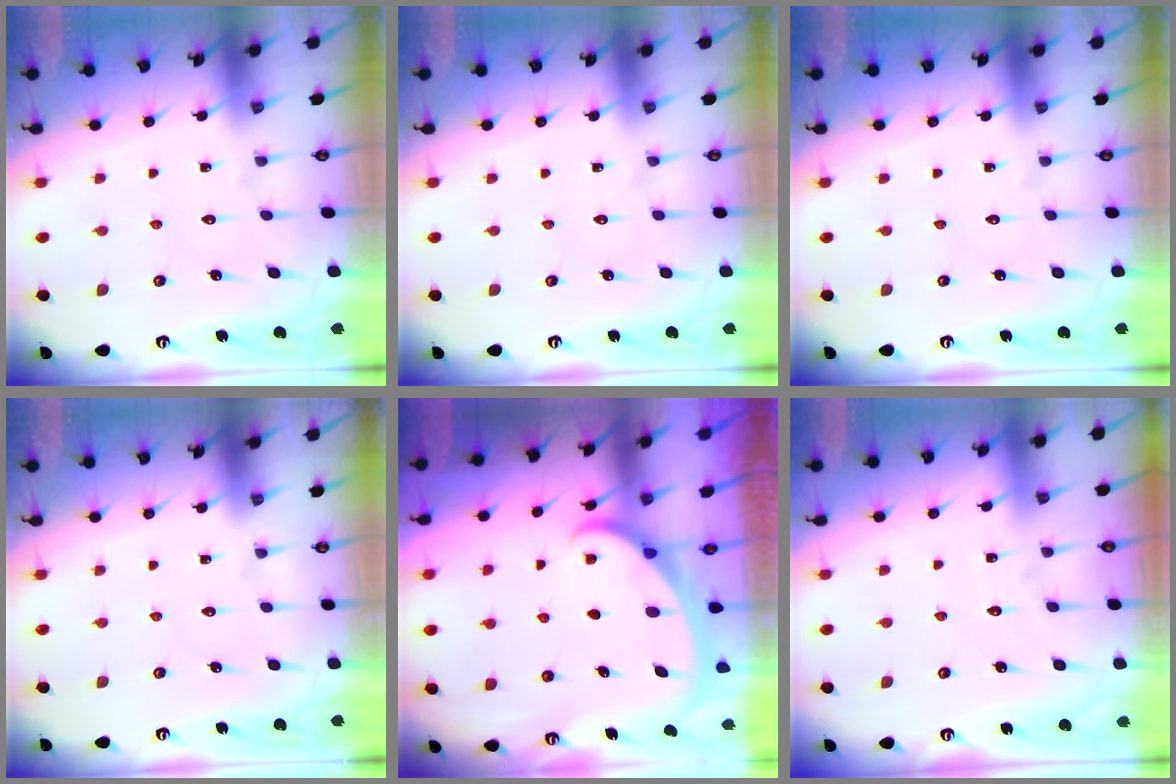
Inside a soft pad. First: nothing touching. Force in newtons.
{"total": 0.0}
{"total": 0.0}
{"total": 0.0}
{"total": 2.3, "press": 2.3, "slide": 0.4}
{"total": 1.8, "press": 1.8, "slide": 0.2}